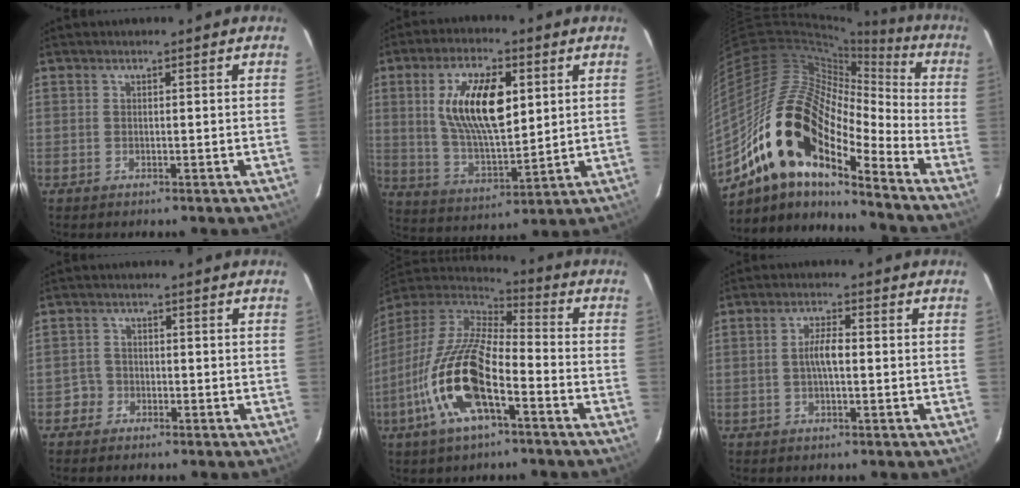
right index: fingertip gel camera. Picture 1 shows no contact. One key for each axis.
{"total": 15.6, "fx": 4.2, "fy": 6.5, "fz": 13.6, "tx": -0.252, "ty": 0.005, "tz": 0.085}
{"total": 21.0, "fx": -12.5, "fy": 8.1, "fz": 14.8, "tx": -0.255, "ty": -0.020, "tz": -0.251}
{"total": 2.6, "fx": -1.4, "fy": 2.1, "fz": -0.5, "tx": 0.011, "ty": 0.017, "tz": -0.024}
{"total": 18.9, "fx": -7.9, "fy": 6.4, "fz": 15.9, "tx": -0.325, "ty": -0.024, "tz": -0.160}
{"total": 3.6, "fx": -0.4, "fy": 0.8, "fz": 3.5, "tx": -0.068, "ty": 0.007, "tz": -0.005}